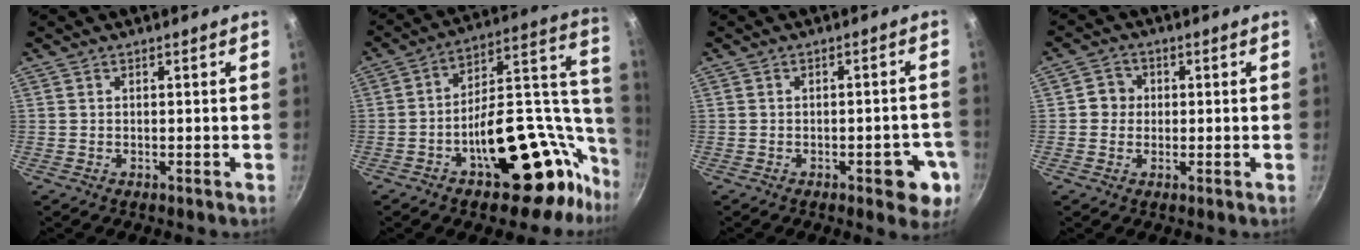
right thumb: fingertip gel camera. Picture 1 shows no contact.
{"total": 29.7, "force": [-10.1, 16.5, 22.5], "torque": [-0.223, 0.076, -0.134]}
{"total": 7.5, "force": [-2.9, 3.2, 6.1], "torque": [-0.050, 0.015, -0.031]}
{"total": 3.6, "force": [0.1, 3.4, 1.0], "torque": [0.008, 0.006, -0.007]}